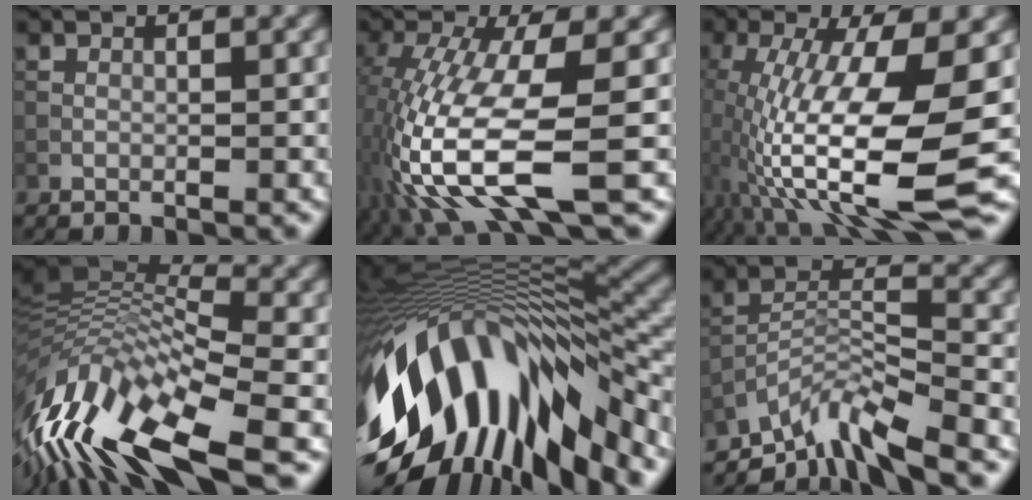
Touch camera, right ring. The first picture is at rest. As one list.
[{"total": 10.8, "force": [-3.7, 2.8, 9.7], "torque": [-0.217, -0.014, -0.058]}, {"total": 14.0, "force": [-2.9, 3.4, 13.2], "torque": [-0.256, -0.003, -0.040]}, {"total": 13.4, "force": [-4.9, 5.1, 11.4], "torque": [-0.229, 0.017, -0.085]}, {"total": 16.1, "force": [-5.7, 7.3, 13.2], "torque": [-0.246, 0.001, -0.087]}, {"total": 6.6, "force": [-5.3, 1.1, 3.6], "torque": [-0.064, -0.002, -0.104]}]